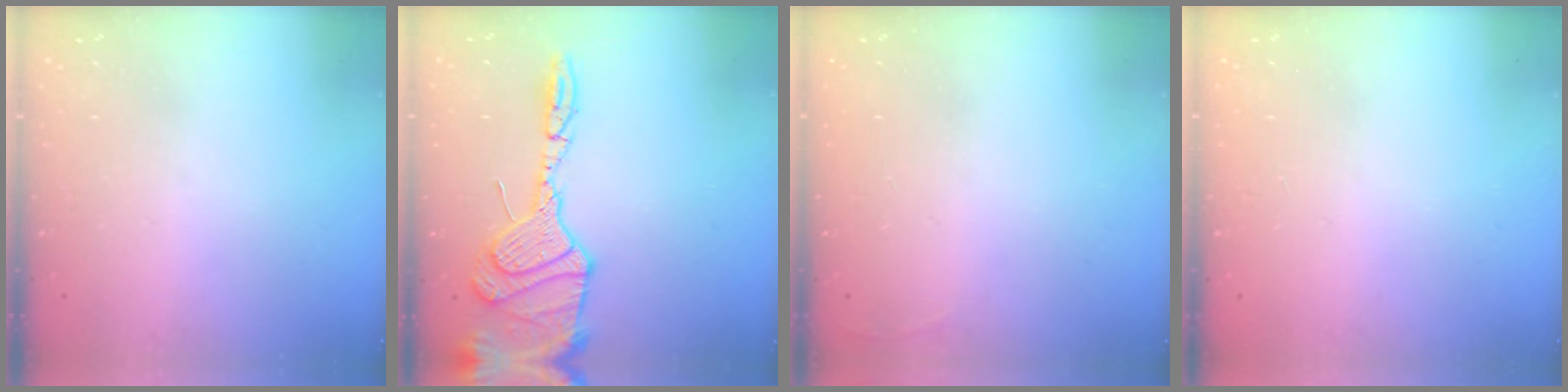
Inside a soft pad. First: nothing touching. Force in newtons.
{"total": 18.6, "press": 18.4, "slide": 3.1}
{"total": 2.7, "press": 2.6, "slide": 1.0}
{"total": 0.0}